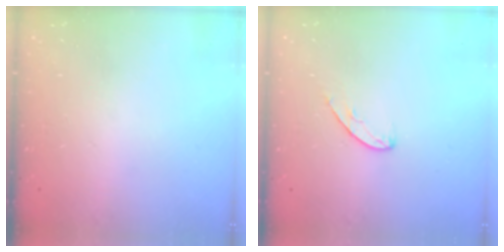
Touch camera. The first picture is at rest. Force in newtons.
{"total": 5.0, "press": 5.0, "slide": 0.5}